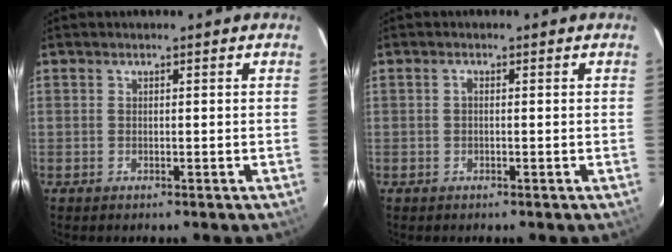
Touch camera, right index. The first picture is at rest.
{"total": 0.6, "force": [-0.1, 0.3, 0.5], "torque": [-0.008, 0.004, -0.004]}